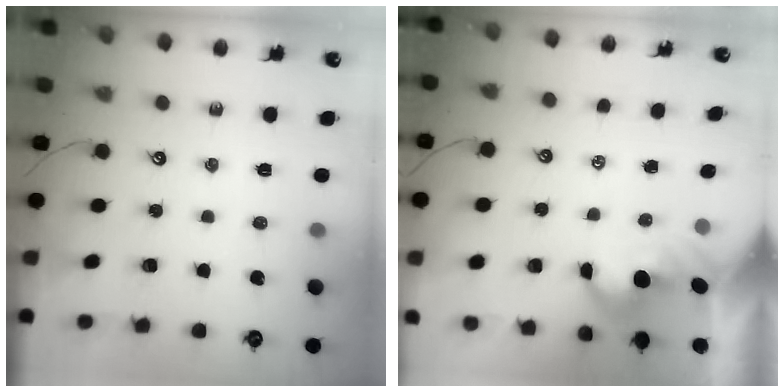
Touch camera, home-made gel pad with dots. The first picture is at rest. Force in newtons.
{"total": 2.1, "press": 1.9, "slide": 0.8}